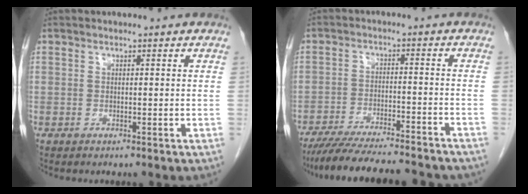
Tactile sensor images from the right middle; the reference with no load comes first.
{"total": 18.8, "force": [-16.7, 2.1, 8.5], "torque": [-0.127, -0.025, -0.238]}